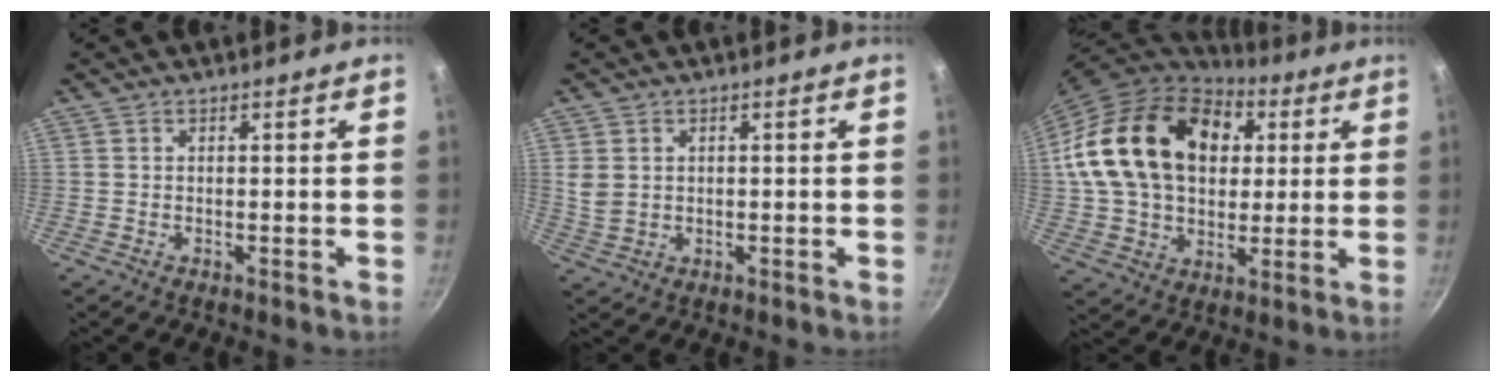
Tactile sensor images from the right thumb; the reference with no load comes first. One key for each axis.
{"total": 3.8, "fx": 0.7, "fy": 3.1, "fz": 2.2, "tx": -0.037, "ty": -0.001, "tz": 0.021}
{"total": 24.8, "fx": 5.6, "fy": 17.9, "fz": 16.2, "tx": -0.266, "ty": 0.016, "tz": 0.099}